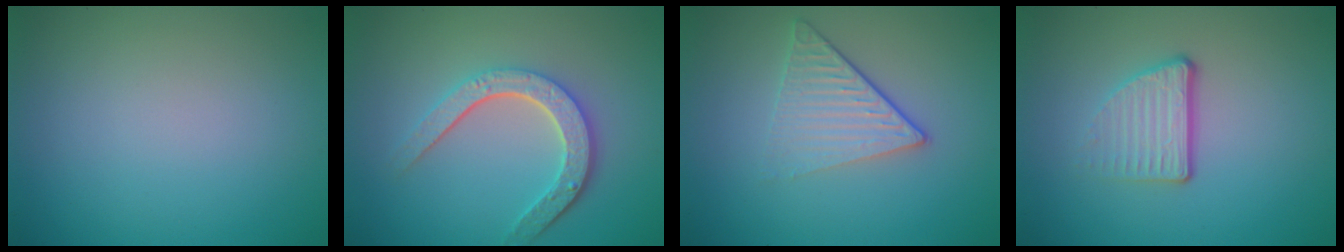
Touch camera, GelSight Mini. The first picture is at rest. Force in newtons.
{"total": 4.6, "press": 3.5, "slide": 3.0}
{"total": 3.7, "press": 2.7, "slide": 2.6}
{"total": 3.5, "press": 2.3, "slide": 2.6}